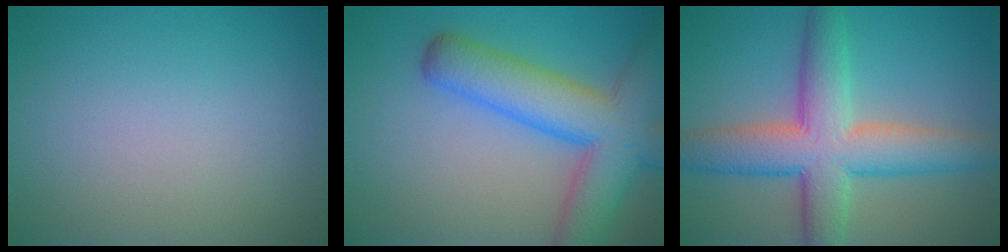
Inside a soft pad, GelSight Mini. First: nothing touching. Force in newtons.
{"total": 9.3, "press": 9.3, "slide": 0.7}
{"total": 8.6, "press": 8.6, "slide": 0.2}